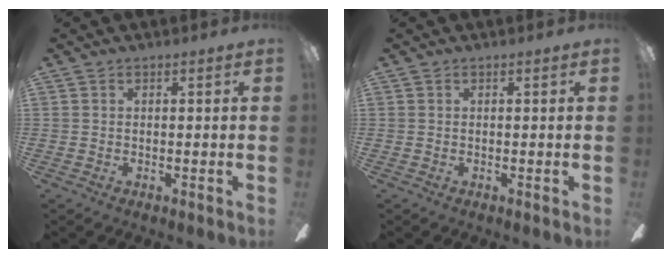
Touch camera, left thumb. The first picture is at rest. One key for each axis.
{"total": 0.0}